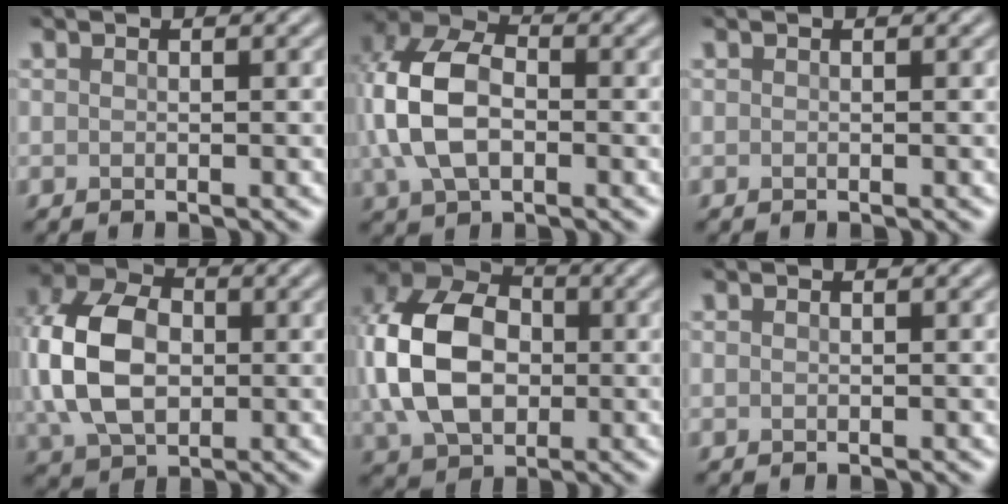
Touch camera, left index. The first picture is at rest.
{"total": 8.6, "force": [0.0, 5.7, 6.4], "torque": [-0.156, 0.009, -0.009]}
{"total": 0.0}
{"total": 10.1, "force": [0.4, 7.1, 7.2], "torque": [-0.169, 0.011, -0.002]}
{"total": 11.8, "force": [0.2, 8.4, 8.2], "torque": [-0.197, 0.007, -0.002]}
{"total": 0.0}